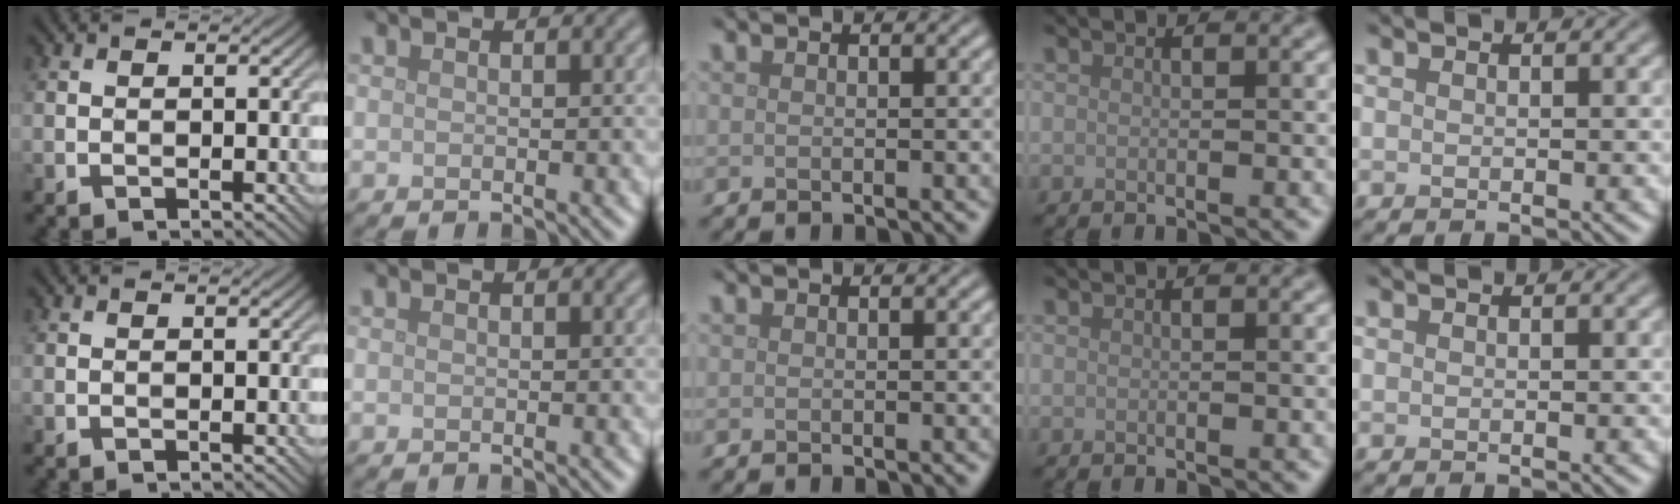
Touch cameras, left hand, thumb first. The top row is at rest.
{}